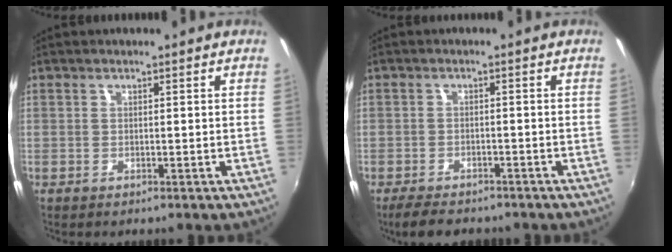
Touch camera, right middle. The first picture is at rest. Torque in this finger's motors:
{"motor_torque": [0.99, -0.97, 0.15, 0.05]}